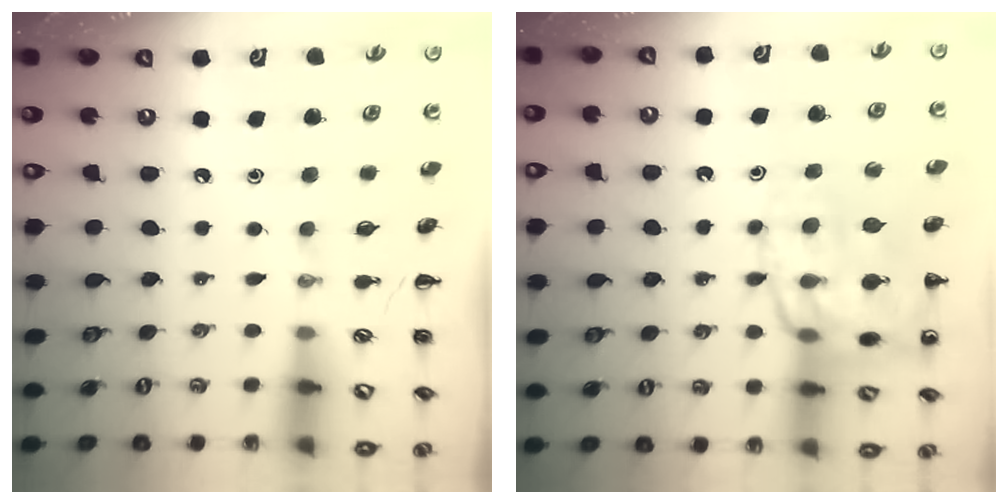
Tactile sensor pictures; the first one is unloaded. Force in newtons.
{"total": 17.6, "press": 17.5, "slide": 2.0}